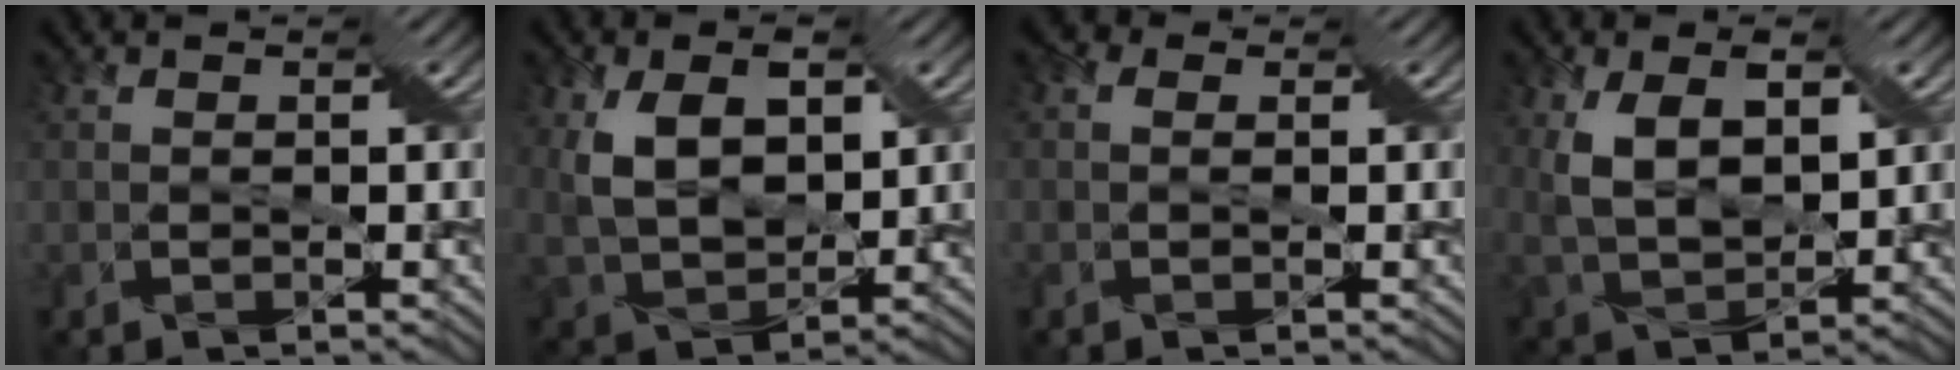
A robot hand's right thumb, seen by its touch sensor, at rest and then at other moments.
{"total": 8.6, "force": [3.0, 4.9, 6.3], "torque": [-0.146, -0.004, 0.058]}
{"total": 1.6, "force": [0.2, 1.2, 1.1], "torque": [-0.009, 0.009, -0.009]}
{"total": 8.2, "force": [3.3, 4.1, 6.3], "torque": [-0.145, -0.004, 0.063]}